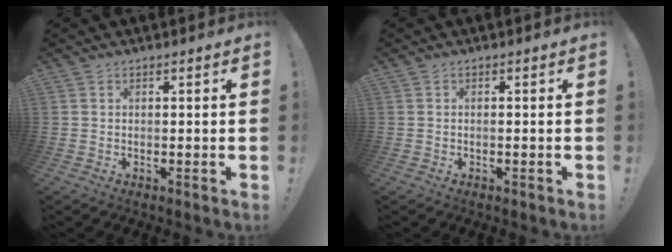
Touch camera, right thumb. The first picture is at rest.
{"total": 0.6, "force": [-0.5, -0.1, 0.4], "torque": [-0.005, -0.001, -0.008]}